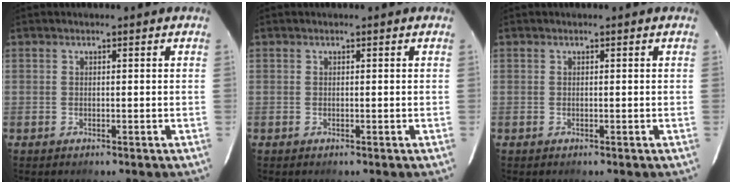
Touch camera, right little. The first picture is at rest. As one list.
[{"total": 0.0}, {"total": 0.0}]